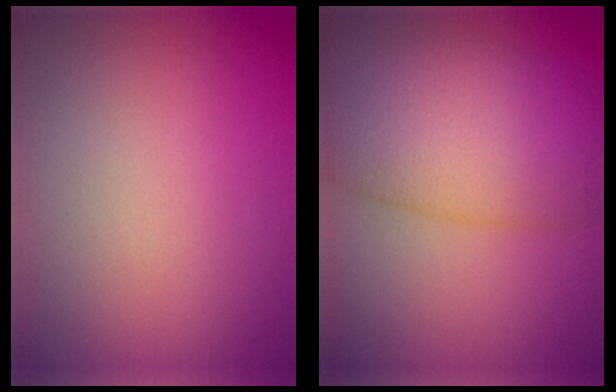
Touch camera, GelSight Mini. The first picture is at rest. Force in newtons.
{"total": 10.3, "press": 10.3, "slide": 0.5}